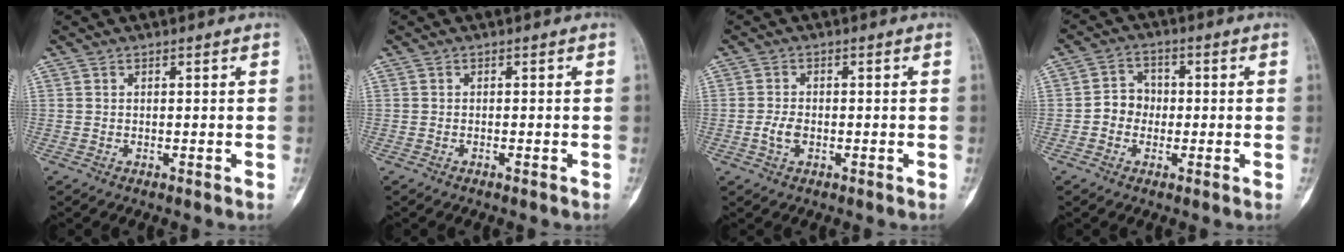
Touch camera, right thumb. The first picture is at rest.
{"total": 0.0}
{"total": 2.8, "force": [-0.8, 1.7, 2.1], "torque": [-0.041, 0.006, -0.016]}
{"total": 4.9, "force": [-0.8, 4.3, 2.1], "torque": [-0.009, 0.018, -0.025]}